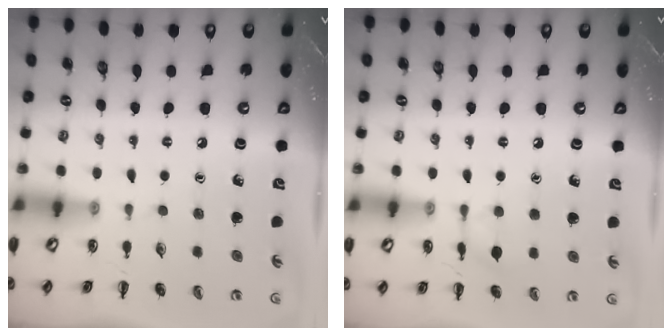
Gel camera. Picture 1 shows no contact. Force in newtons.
{"total": 6.0, "press": 5.9, "slide": 1.1}